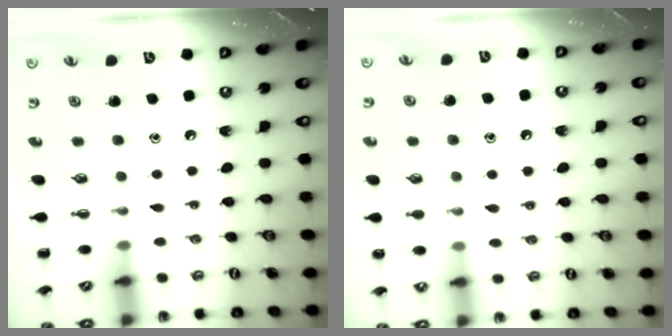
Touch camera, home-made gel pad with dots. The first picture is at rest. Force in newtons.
{"total": 7.5, "press": 7.3, "slide": 2.0}